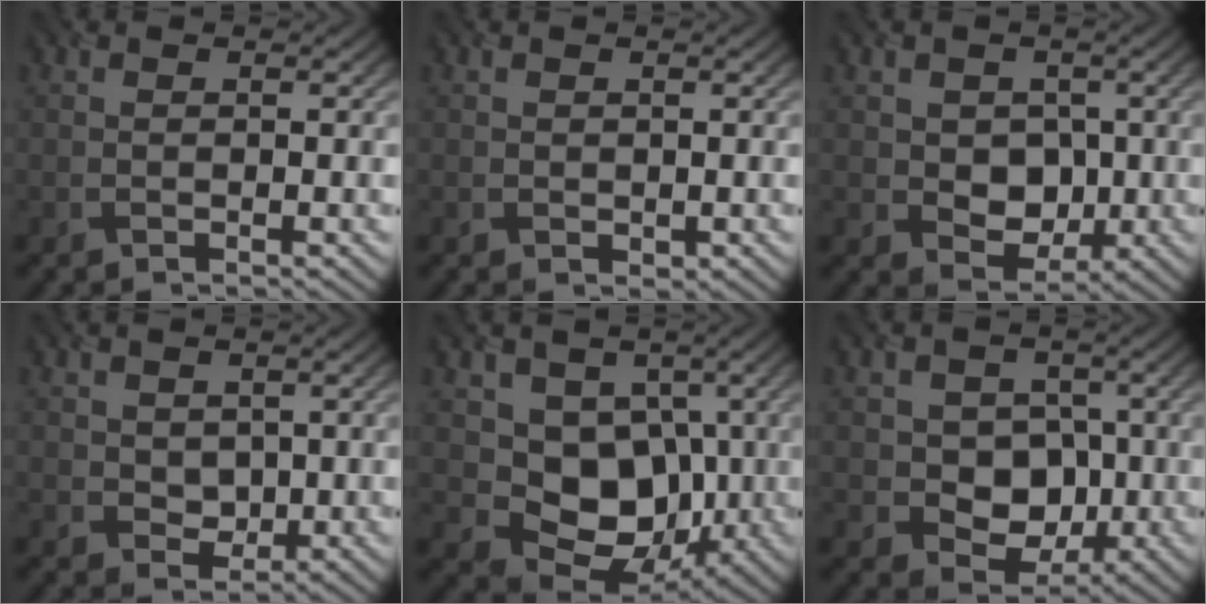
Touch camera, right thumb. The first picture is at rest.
{"total": 0.6, "force": [0.2, 0.6, 0.2], "torque": [-0.006, -0.005, 0.007]}
{"total": 5.3, "force": [0.1, 4.4, 3.0], "torque": [-0.061, -0.007, -0.002]}
{"total": 2.8, "force": [0.6, 2.4, 1.3], "torque": [-0.036, -0.007, 0.007]}
{"total": 9.0, "force": [0.4, 7.2, 5.3], "torque": [-0.104, -0.021, -0.002]}
{"total": 7.2, "force": [-0.4, 6.1, 3.9], "torque": [-0.069, -0.007, -0.022]}